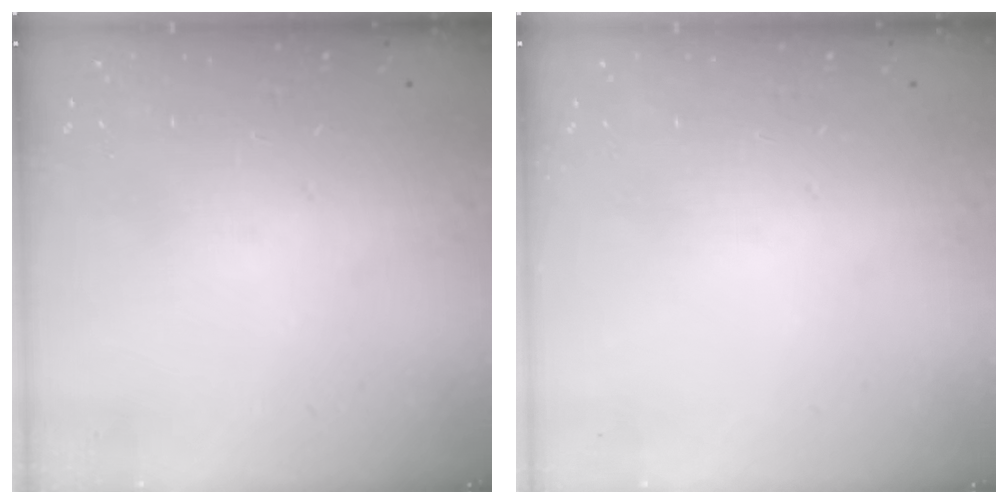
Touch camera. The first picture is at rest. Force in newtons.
{"total": 0.0}